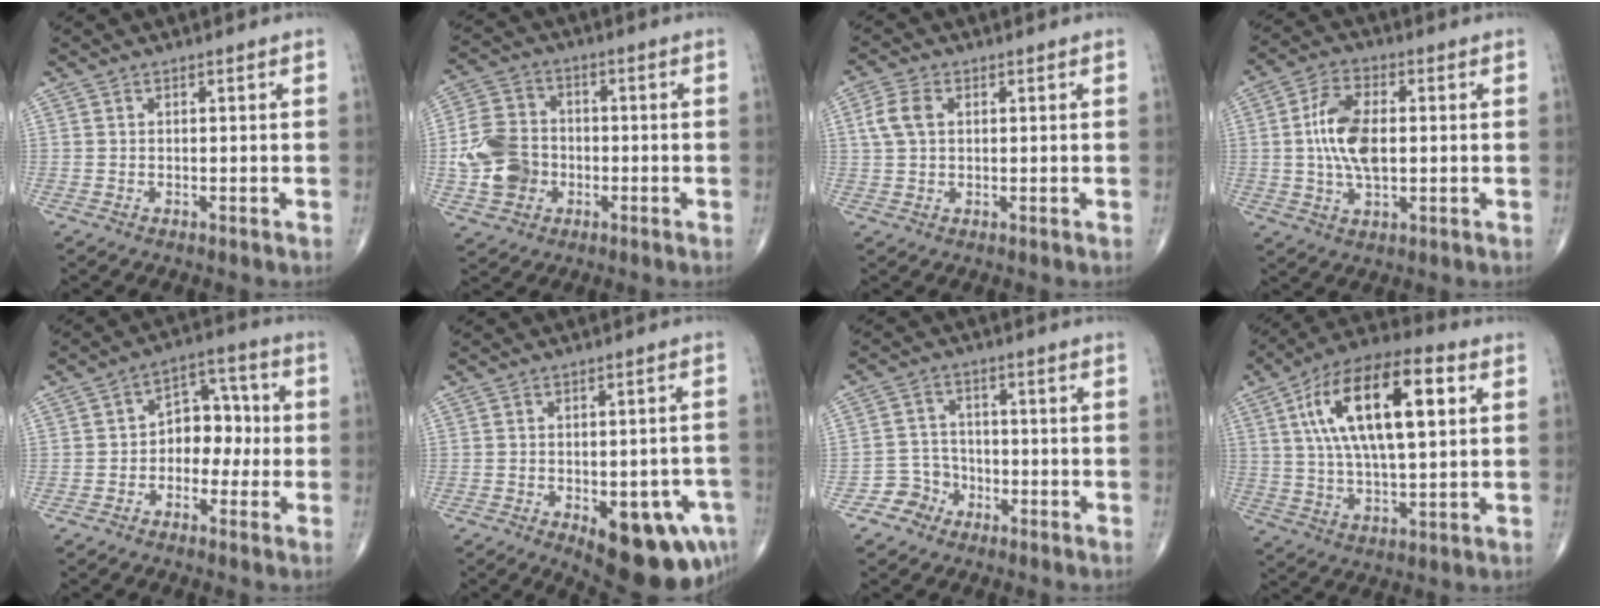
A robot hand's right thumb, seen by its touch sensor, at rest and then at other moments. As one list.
[{"total": 10.8, "force": [-2.1, 8.8, 5.9], "torque": [-0.097, 0.016, -0.043]}, {"total": 4.8, "force": [1.2, 3.1, 3.5], "torque": [-0.079, 0.008, 0.021]}, {"total": 10.6, "force": [0.4, 5.5, 9.1], "torque": [-0.174, 0.004, 0.007]}, {"total": 8.6, "force": [-0.9, 6.1, 5.9], "torque": [-0.044, 0.037, -0.030]}, {"total": 15.7, "force": [-6.8, 6.9, 12.3], "torque": [-0.111, 0.020, -0.071]}, {"total": 4.9, "force": [-2.8, 4.0, 0.0], "torque": [0.035, 0.028, -0.056]}, {"total": 21.0, "force": [5.7, 8.4, 18.4], "torque": [-0.319, 0.011, 0.089]}]